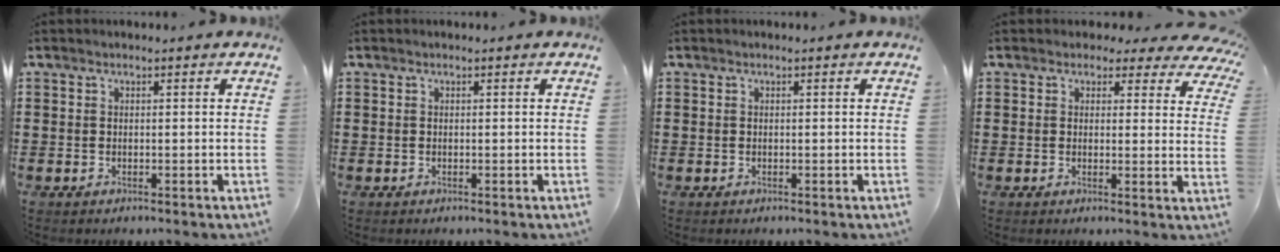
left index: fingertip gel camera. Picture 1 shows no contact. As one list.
[{"total": 0.0}, {"total": 0.0}, {"total": 2.8, "force": [2.1, 1.5, 1.1], "torque": [-0.025, -0.005, 0.035]}]